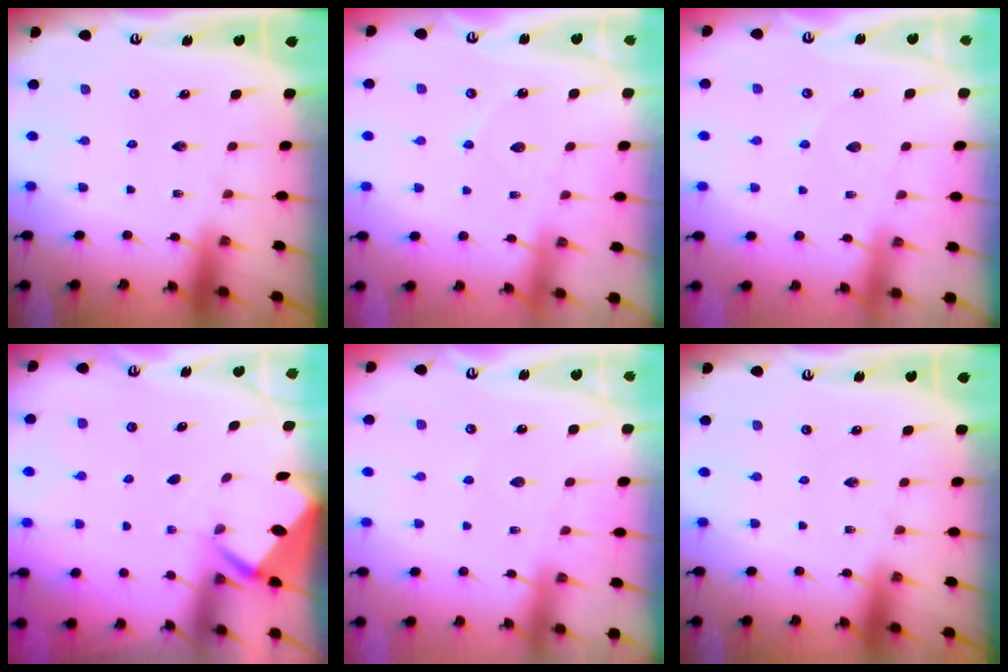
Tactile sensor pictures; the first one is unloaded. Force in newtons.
{"total": 3.6, "press": 3.6, "slide": 0.5}
{"total": 2.0, "press": 2.0, "slide": 0.2}
{"total": 2.5, "press": 2.5, "slide": 0.3}
{"total": 2.5, "press": 2.4, "slide": 0.4}
{"total": 0.0}